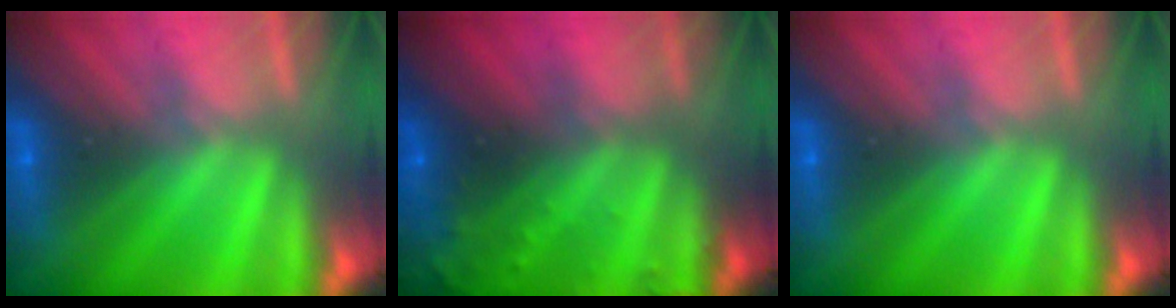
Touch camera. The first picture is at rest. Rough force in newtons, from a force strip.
{"total": 8.1}
{"total": 0.0}